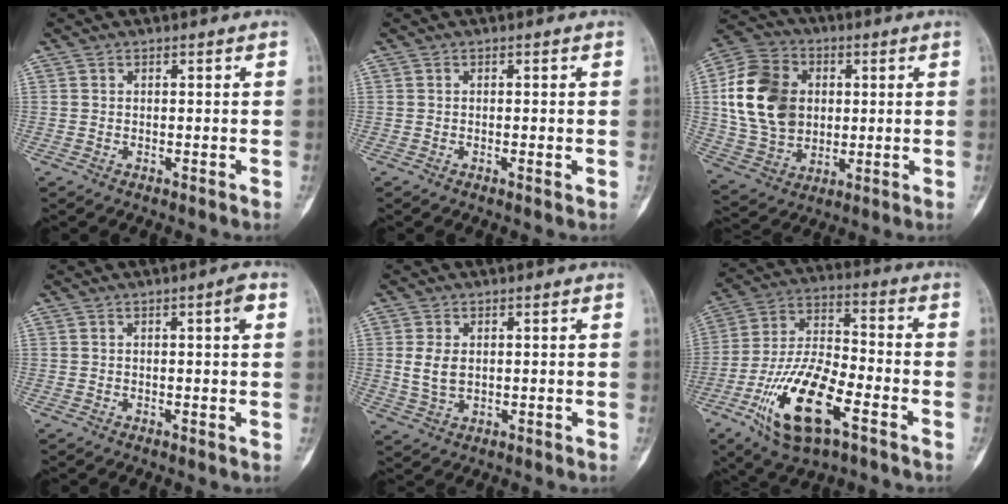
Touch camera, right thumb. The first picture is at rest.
{"total": 1.0, "force": [-0.2, 0.2, 0.9], "torque": [-0.014, -0.002, -0.003]}
{"total": 17.6, "force": [2.4, 13.5, 11.0], "torque": [-0.185, 0.006, 0.046]}
{"total": 3.0, "force": [0.7, 0.4, 2.9], "torque": [-0.041, 0.003, 0.008]}
{"total": 3.3, "force": [0.5, 2.1, 2.5], "torque": [-0.045, -0.003, 0.014]}
{"total": 18.4, "force": [-8.3, 7.5, 14.7], "torque": [-0.278, 0.042, -0.146]}